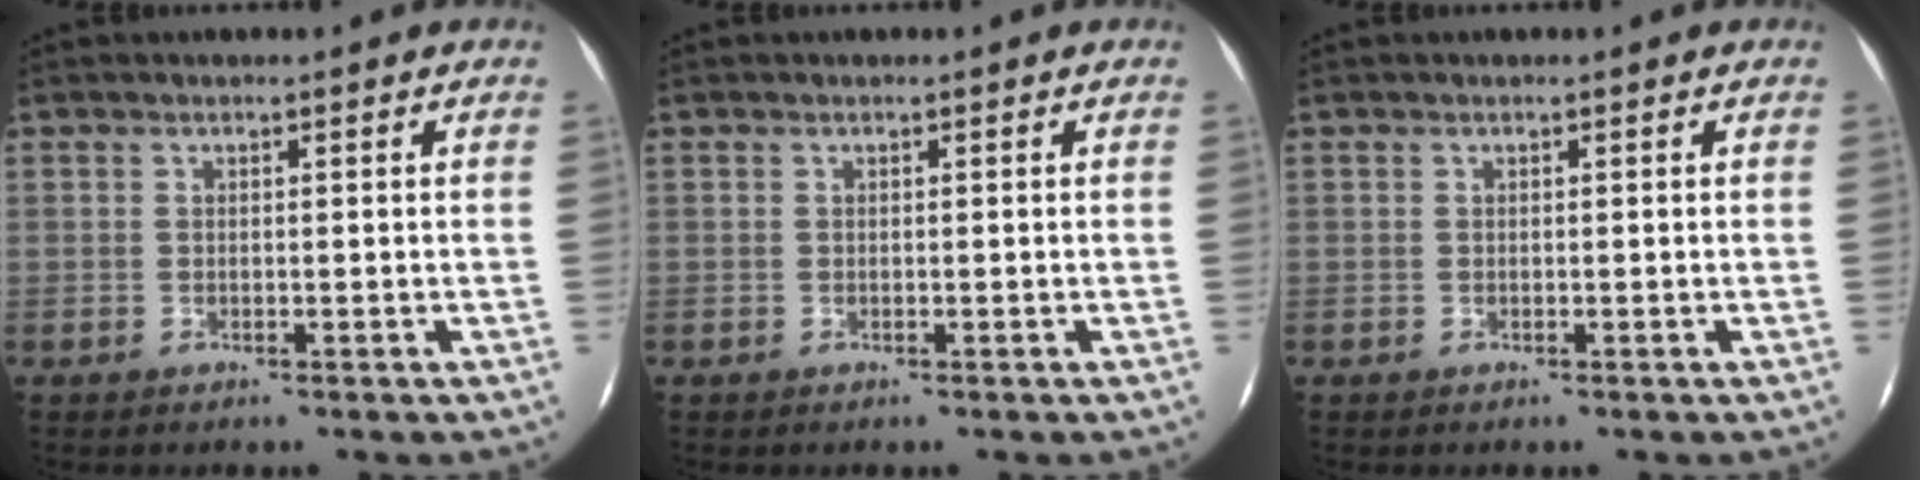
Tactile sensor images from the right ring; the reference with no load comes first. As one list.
[{"total": 0.0}, {"total": 0.0}]